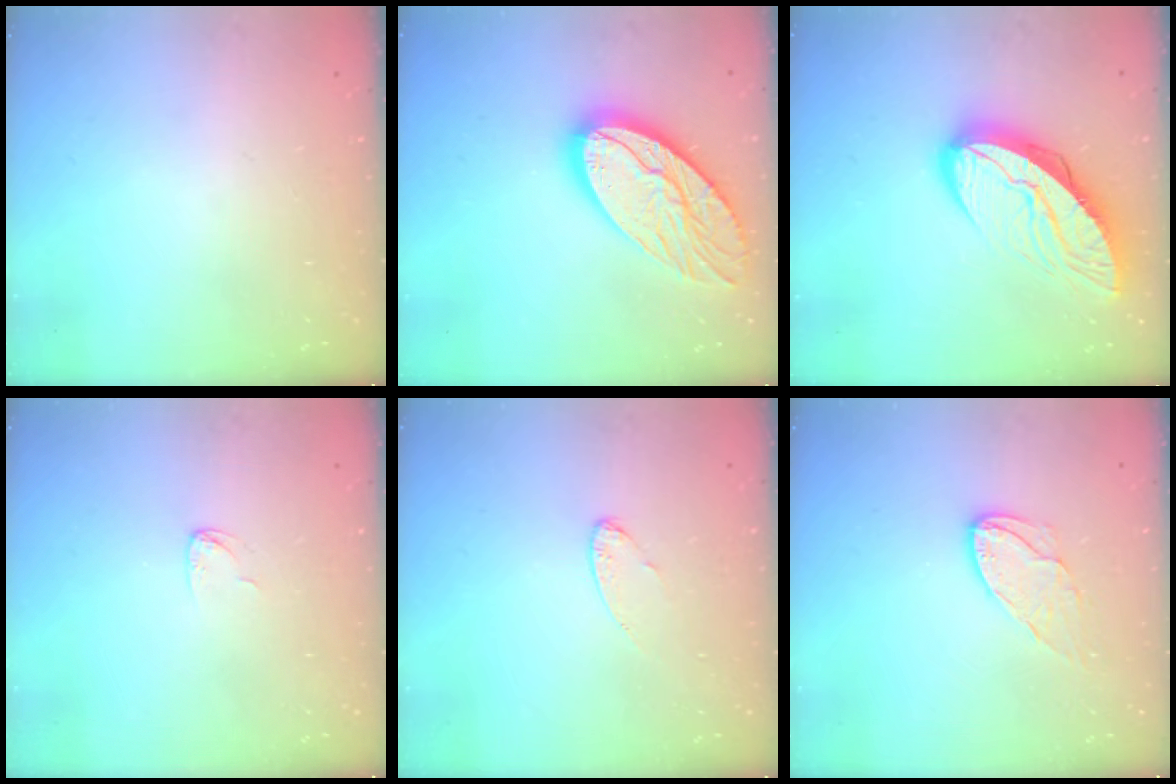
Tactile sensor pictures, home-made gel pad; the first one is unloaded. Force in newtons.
{"total": 21.2, "press": 21.1, "slide": 1.7}
{"total": 14.0, "press": 13.9, "slide": 1.3}
{"total": 3.5, "press": 3.5, "slide": 0.2}
{"total": 6.2, "press": 6.2, "slide": 0.5}
{"total": 8.6, "press": 8.5, "slide": 0.6}